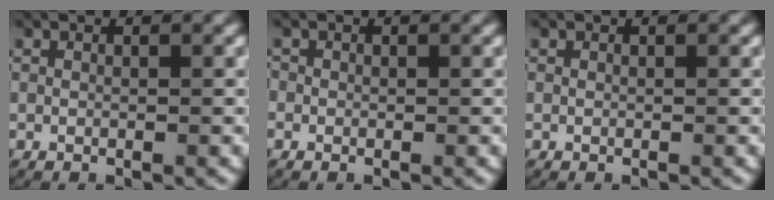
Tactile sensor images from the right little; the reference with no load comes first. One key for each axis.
{"total": 0.8, "fx": -0.2, "fy": 0.8, "fz": 0.1, "tx": -0.005, "ty": -0.003, "tz": -0.005}
{"total": 0.0}